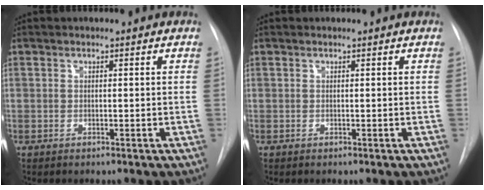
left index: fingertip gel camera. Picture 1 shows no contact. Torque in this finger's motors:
{"motor_torque": [0.00, 0.00, 0.00, 0.00]}